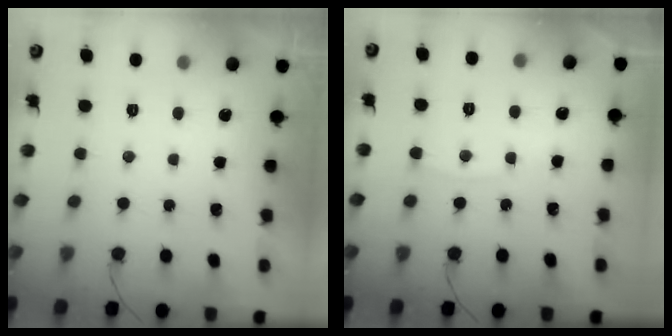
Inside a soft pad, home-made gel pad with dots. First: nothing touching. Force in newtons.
{"total": 4.4, "press": 4.3, "slide": 0.7}